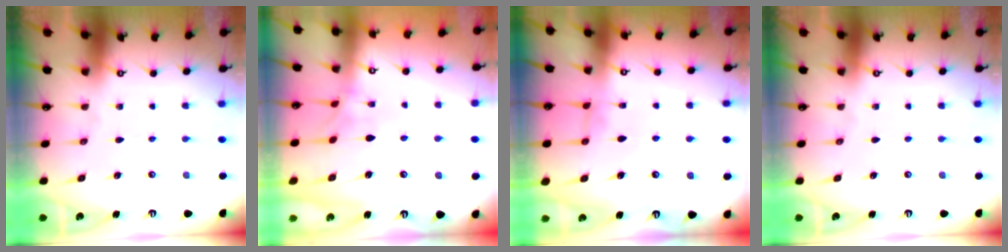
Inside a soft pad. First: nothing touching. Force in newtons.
{"total": 1.6, "press": 1.3, "slide": 0.9}
{"total": 1.0, "press": 0.7, "slide": 0.7}
{"total": 0.0}